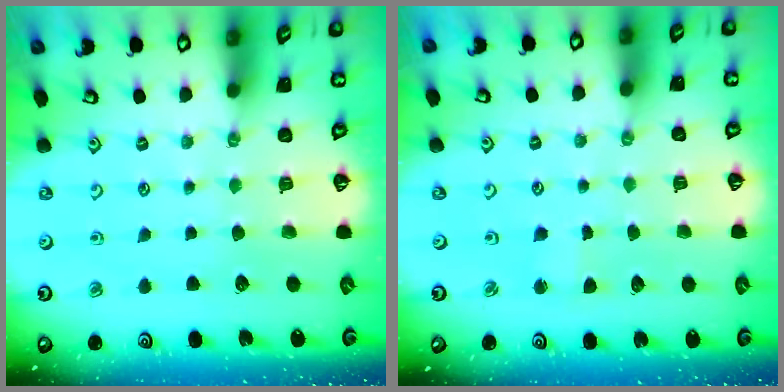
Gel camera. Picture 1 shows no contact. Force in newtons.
{"total": 1.8, "press": 1.8, "slide": 0.2}